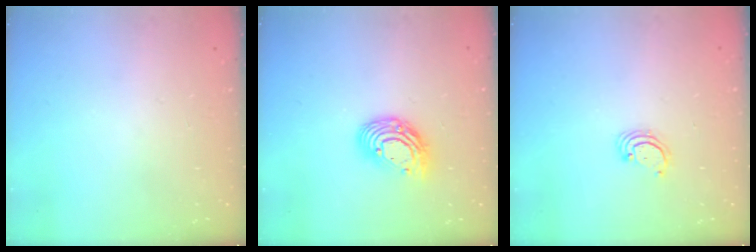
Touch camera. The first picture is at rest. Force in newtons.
{"total": 11.6, "press": 11.5, "slide": 1.2}
{"total": 2.3, "press": 2.3, "slide": 0.2}